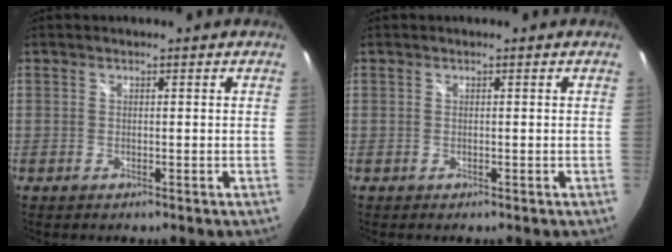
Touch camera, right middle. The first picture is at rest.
{"total": 0.0}